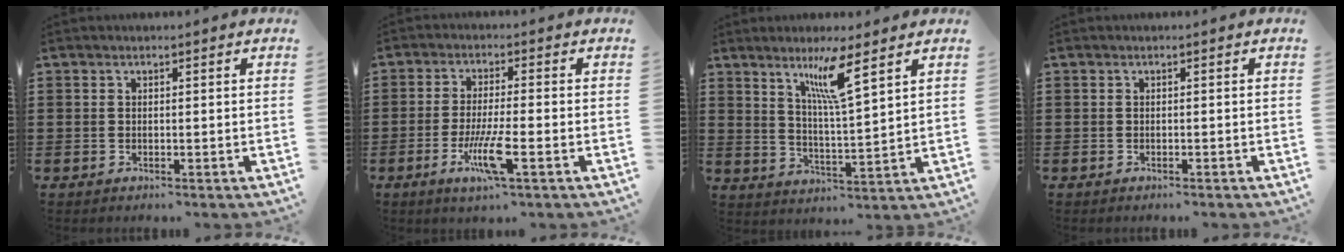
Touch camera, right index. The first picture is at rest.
{"total": 6.9, "force": [-2.8, 0.8, 6.3], "torque": [-0.126, -0.016, -0.053]}
{"total": 7.6, "force": [4.8, 0.4, 5.9], "torque": [-0.112, -0.009, 0.077]}
{"total": 0.0}